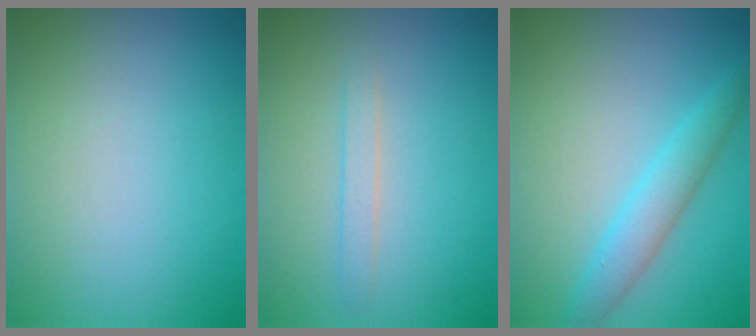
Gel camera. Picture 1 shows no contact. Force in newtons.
{"total": 1.2, "press": 1.2, "slide": 0.0}
{"total": 2.9, "press": 2.9, "slide": 0.0}